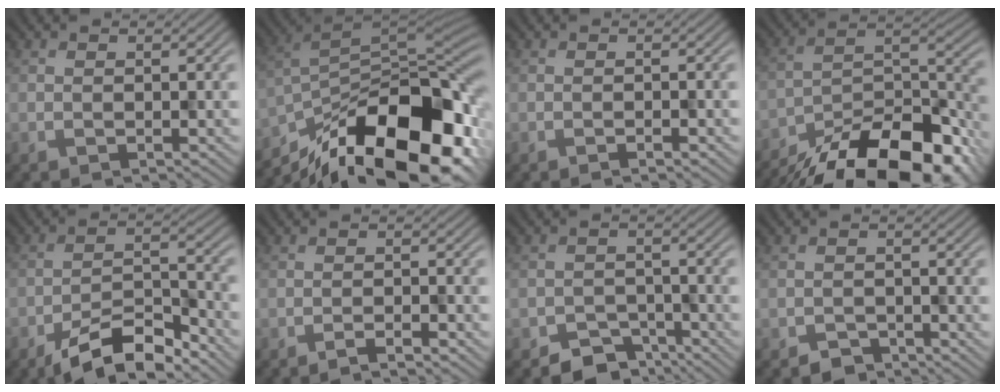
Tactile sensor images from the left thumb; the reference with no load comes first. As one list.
[{"total": 18.7, "force": [-10.9, 8.1, 12.8], "torque": [-0.218, -0.024, -0.174]}, {"total": 0.9, "force": [-0.6, 0.1, 0.6], "torque": [-0.011, 0.002, -0.010]}, {"total": 17.8, "force": [-13.9, 6.2, 9.2], "torque": [-0.179, -0.023, -0.211]}, {"total": 9.4, "force": [-6.9, 2.8, 5.7], "torque": [-0.095, 0.003, -0.132]}, {"total": 1.9, "force": [-1.4, 0.1, 1.2], "torque": [-0.020, 0.006, -0.030]}, {"total": 4.4, "force": [-3.5, 2.3, 1.3], "torque": [-0.017, -0.004, -0.064]}, {"total": 1.9, "force": [-1.6, 0.9, 0.3], "torque": [-0.003, 0.003, -0.032]}]